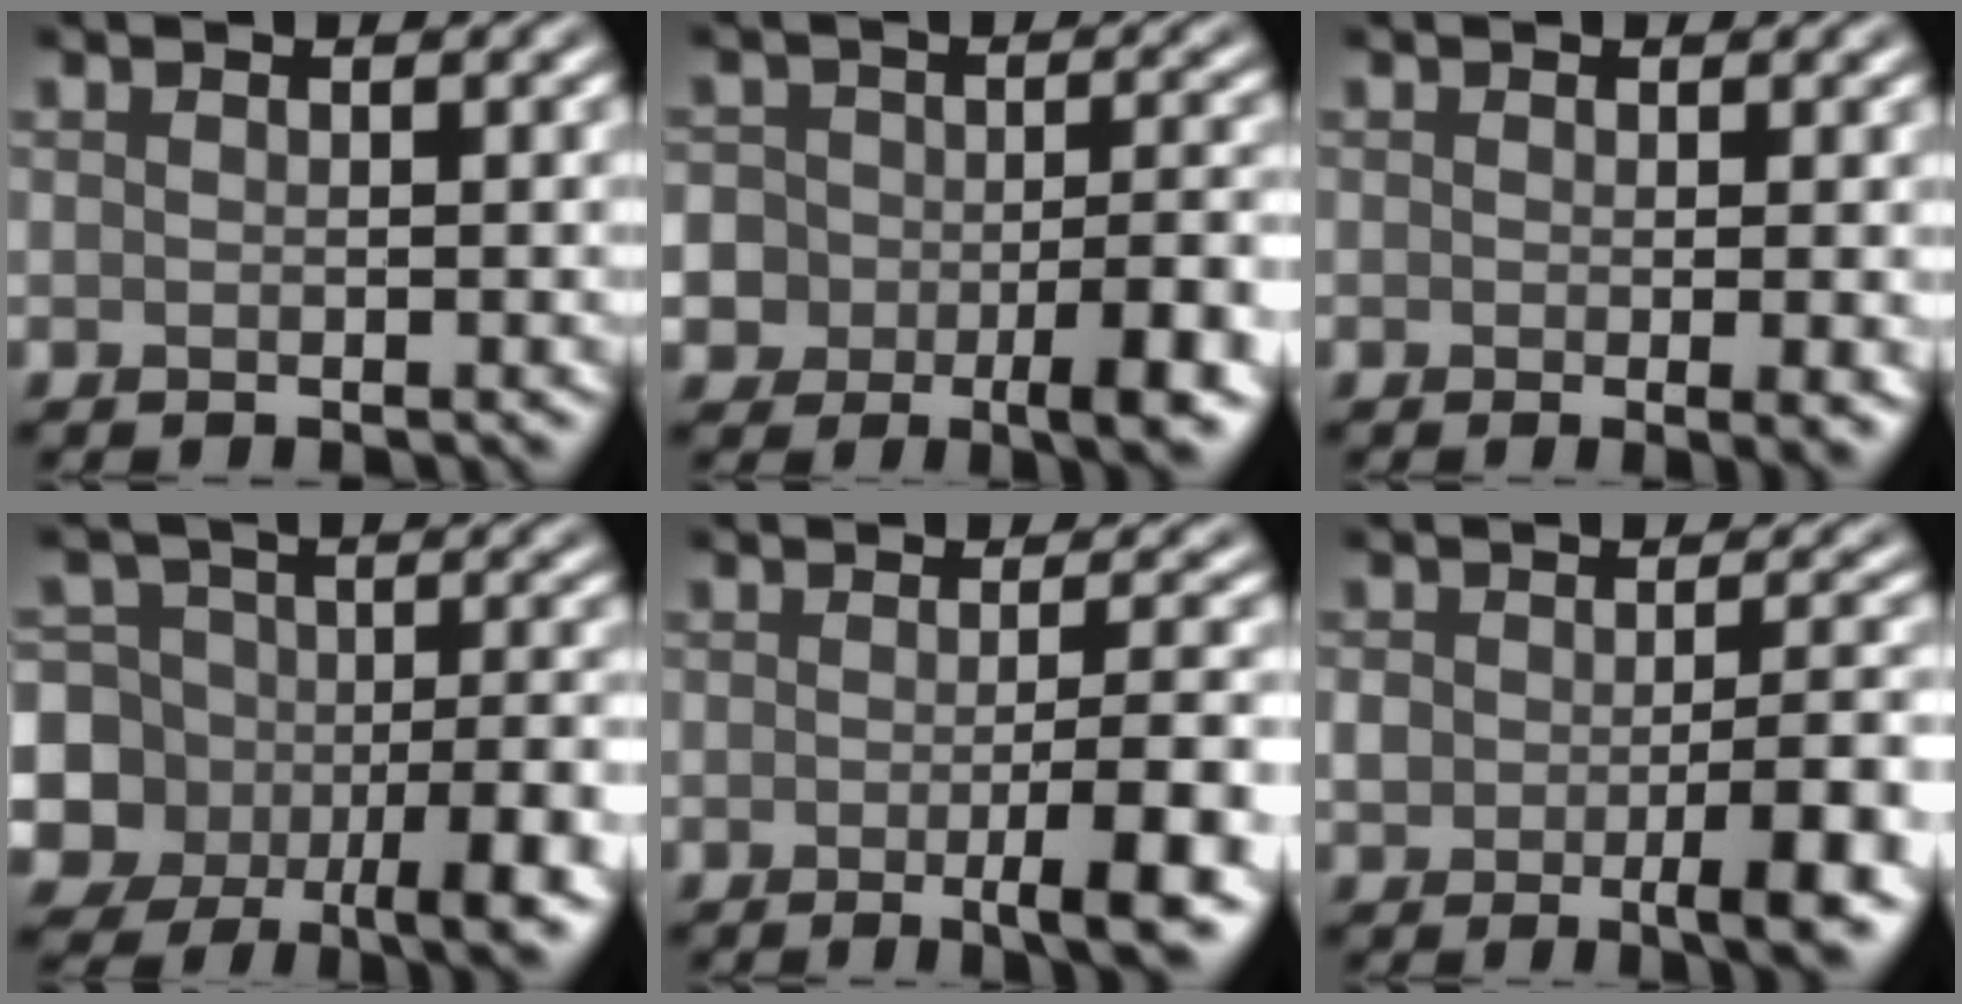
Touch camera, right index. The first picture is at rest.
{"total": 10.3, "force": [-5.2, 7.0, 5.3], "torque": [-0.069, -0.015, -0.094]}
{"total": 2.0, "force": [-0.2, 0.4, 2.0], "torque": [-0.023, -0.006, -0.004]}
{"total": 11.4, "force": [-4.4, 9.2, 5.2], "torque": [-0.076, -0.013, -0.093]}
{"total": 5.8, "force": [-2.0, 1.0, 5.4], "torque": [-0.074, -0.001, -0.035]}
{"total": 6.2, "force": [-2.5, 2.4, 5.2], "torque": [-0.080, -0.003, -0.042]}